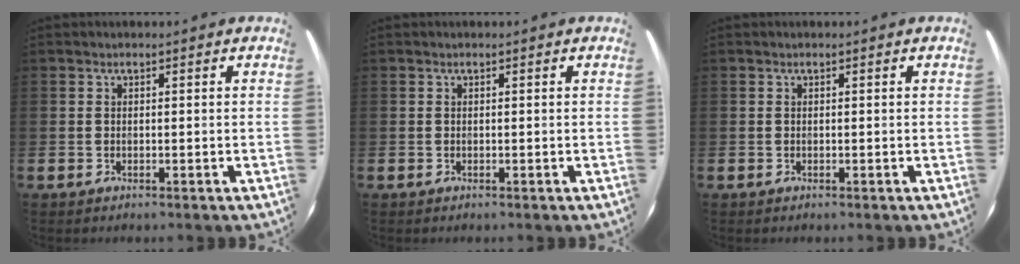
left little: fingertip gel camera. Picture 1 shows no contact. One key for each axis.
{"total": 0.0}
{"total": 0.0}